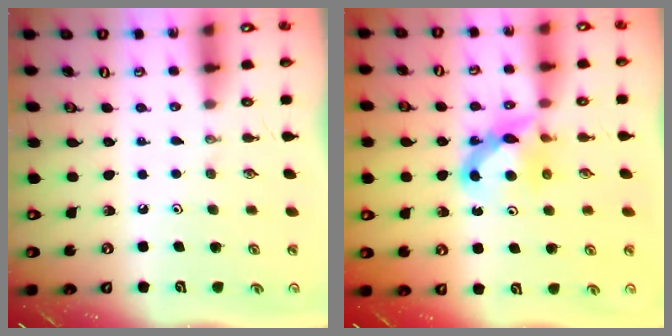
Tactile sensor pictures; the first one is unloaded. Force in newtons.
{"total": 7.0, "press": 7.0, "slide": 0.6}